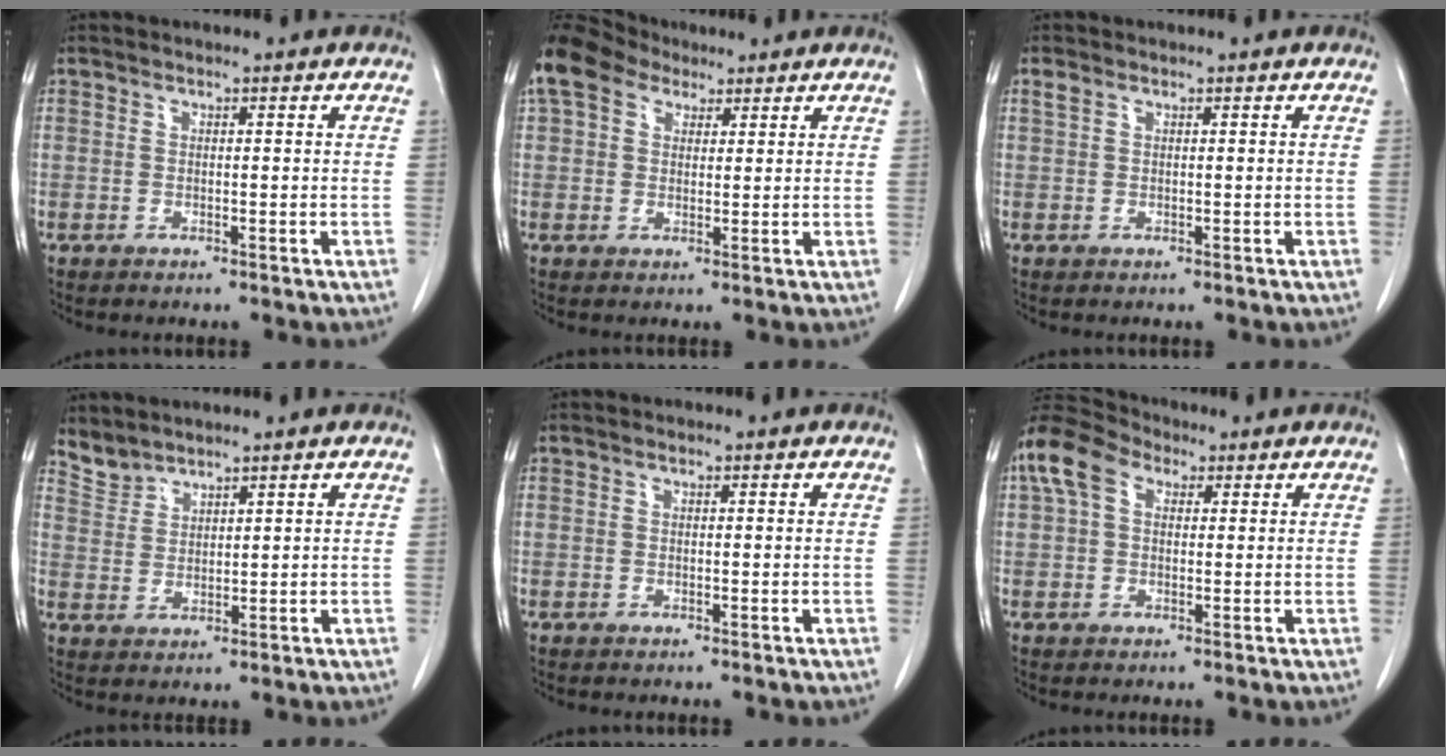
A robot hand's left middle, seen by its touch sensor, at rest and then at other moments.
{"total": 8.2, "force": [5.3, 5.1, 3.7], "torque": [-0.087, 0.045, 0.102]}
{"total": 0.8, "force": [0.5, 0.4, 0.4], "torque": [-0.015, 0.012, 0.013]}
{"total": 3.3, "force": [3.3, 0.6, -0.3], "torque": [0.000, 0.007, 0.075]}
{"total": 0.0}
{"total": 6.7, "force": [2.7, 4.2, 4.4], "torque": [-0.106, 0.041, 0.048]}